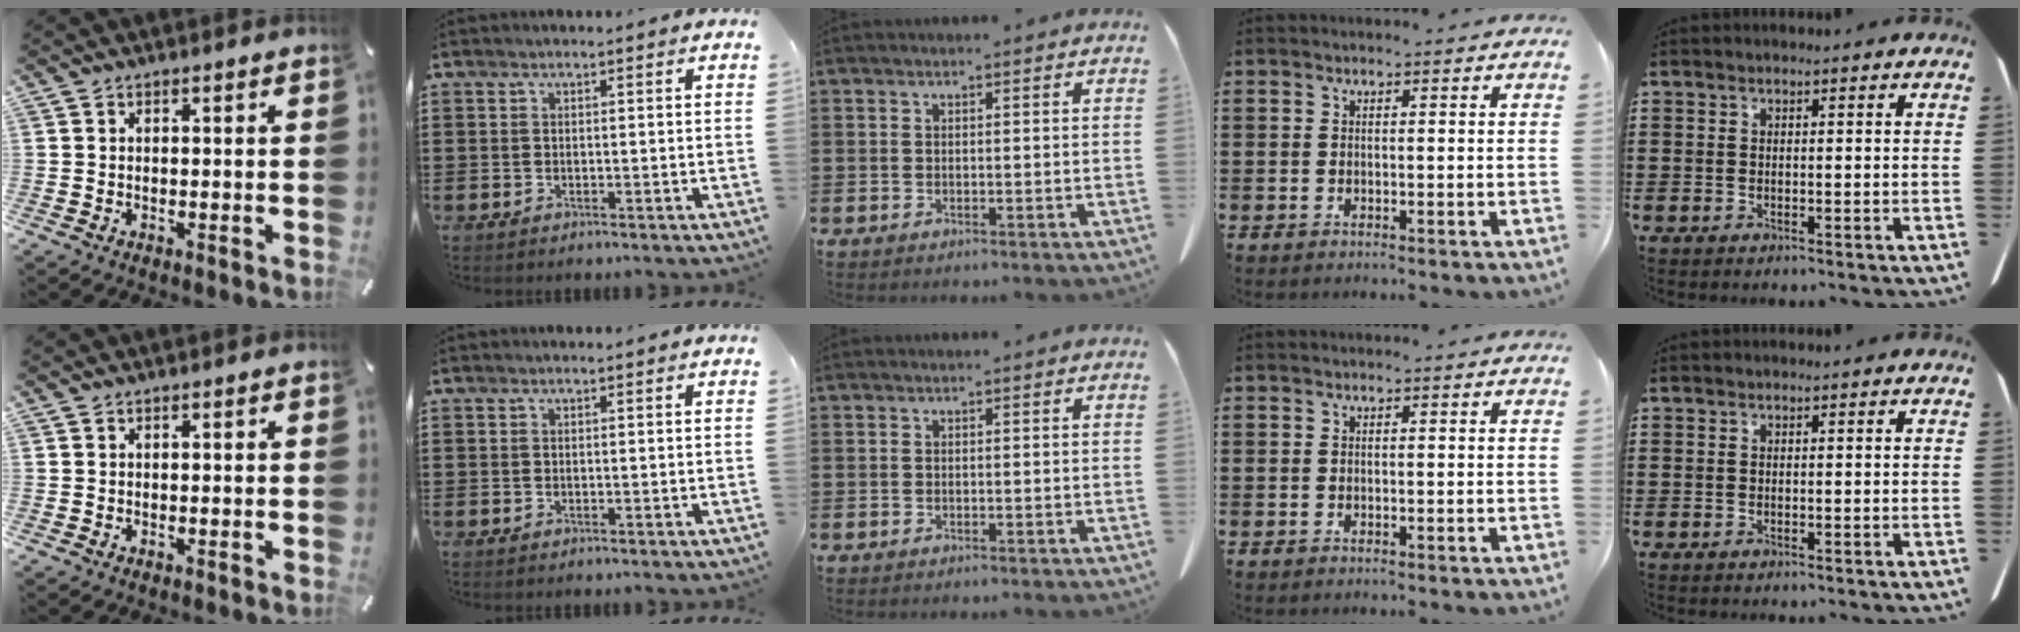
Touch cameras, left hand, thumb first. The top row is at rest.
{}